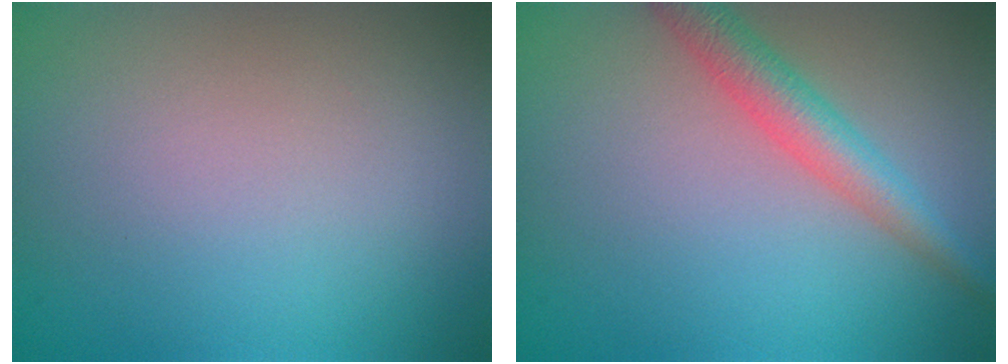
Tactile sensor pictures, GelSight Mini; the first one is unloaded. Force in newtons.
{"total": 3.6, "press": 3.6, "slide": 0.1}